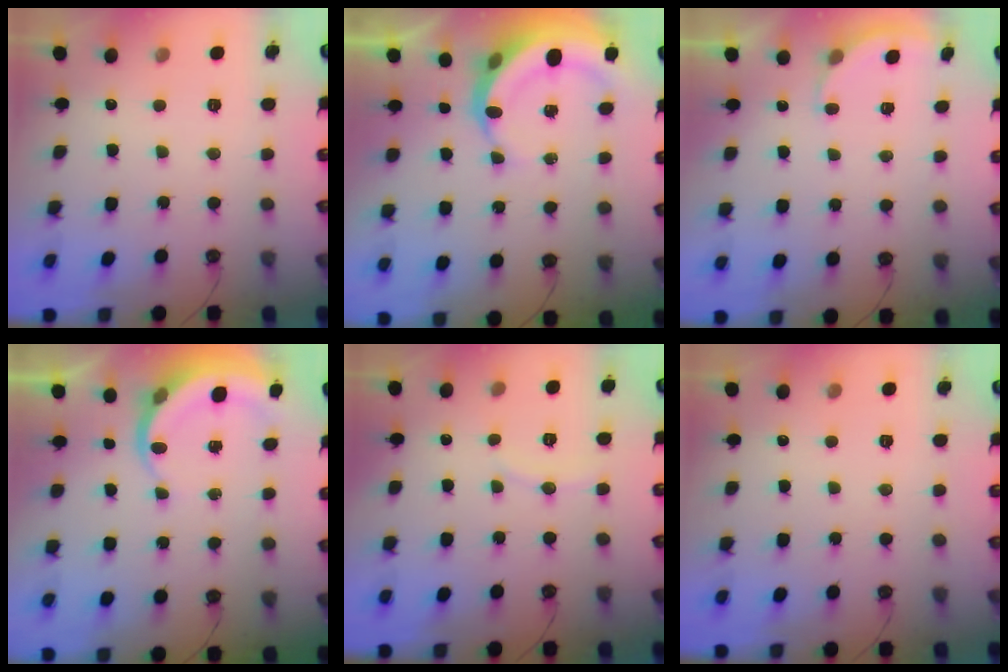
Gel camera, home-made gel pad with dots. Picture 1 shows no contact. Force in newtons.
{"total": 6.6, "press": 6.6, "slide": 0.9}
{"total": 2.6, "press": 2.3, "slide": 1.1}
{"total": 4.5, "press": 4.5, "slide": 0.1}
{"total": 4.2, "press": 4.1, "slide": 0.6}
{"total": 0.0}